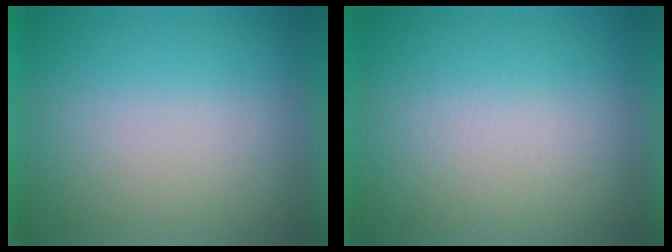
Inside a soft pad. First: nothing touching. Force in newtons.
{"total": 2.5}